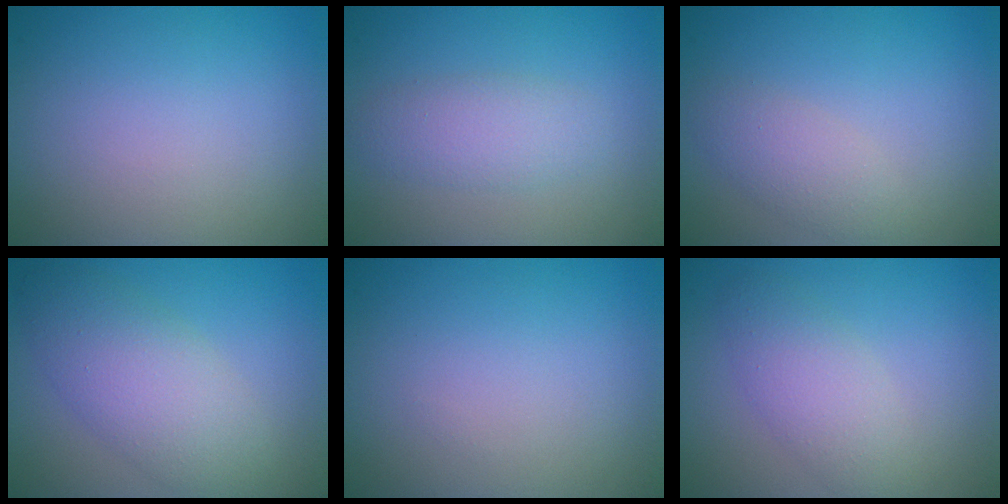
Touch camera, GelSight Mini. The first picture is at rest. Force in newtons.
{"total": 2.7, "press": 2.7, "slide": 0.1}
{"total": 2.2, "press": 2.2, "slide": 0.0}
{"total": 5.5, "press": 5.5, "slide": 0.3}
{"total": 0.0}
{"total": 3.1, "press": 3.1, "slide": 0.3}